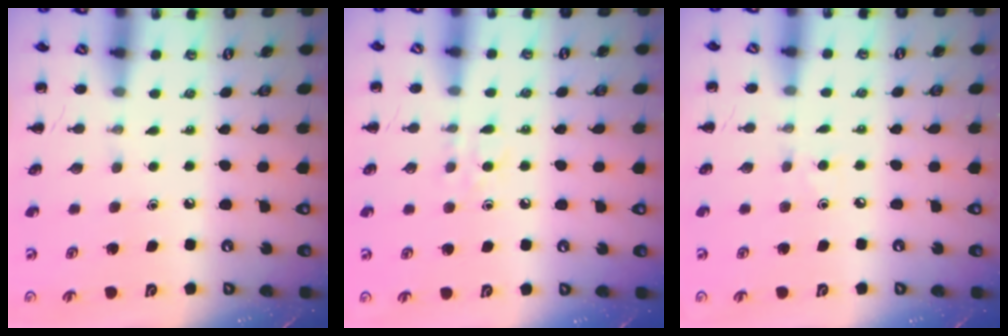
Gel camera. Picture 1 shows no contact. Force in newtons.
{"total": 4.6, "press": 4.5, "slide": 1.1}
{"total": 2.4, "press": 2.3, "slide": 0.8}